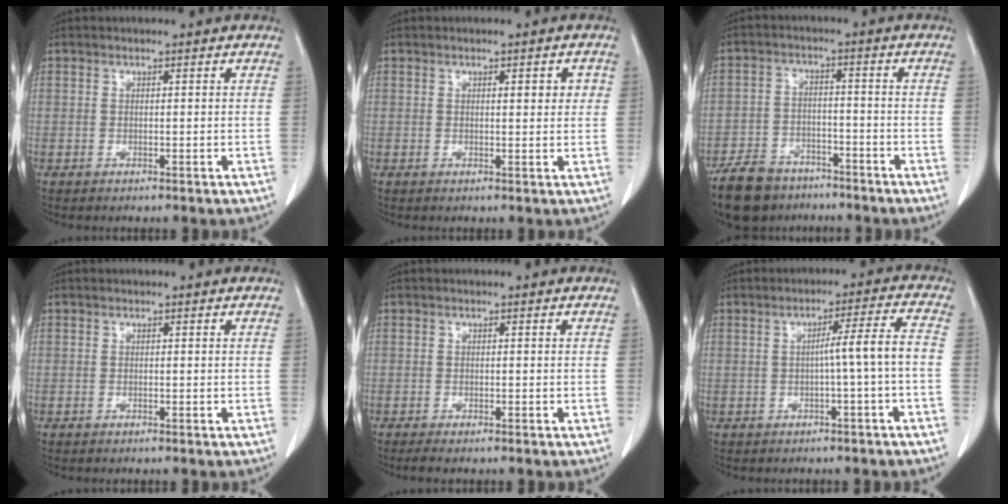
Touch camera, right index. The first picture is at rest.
{"total": 2.5, "force": [0.7, 0.8, 2.2], "torque": [-0.029, 0.002, 0.011]}
{"total": 10.8, "force": [-8.4, 5.7, 3.5], "torque": [-0.072, -0.002, -0.136]}
{"total": 0.0}
{"total": 2.6, "force": [-2.1, 0.4, 1.4], "torque": [-0.020, -0.006, -0.027]}
{"total": 5.3, "force": [-1.3, -1.0, 5.1], "torque": [-0.075, 0.014, -0.017]}